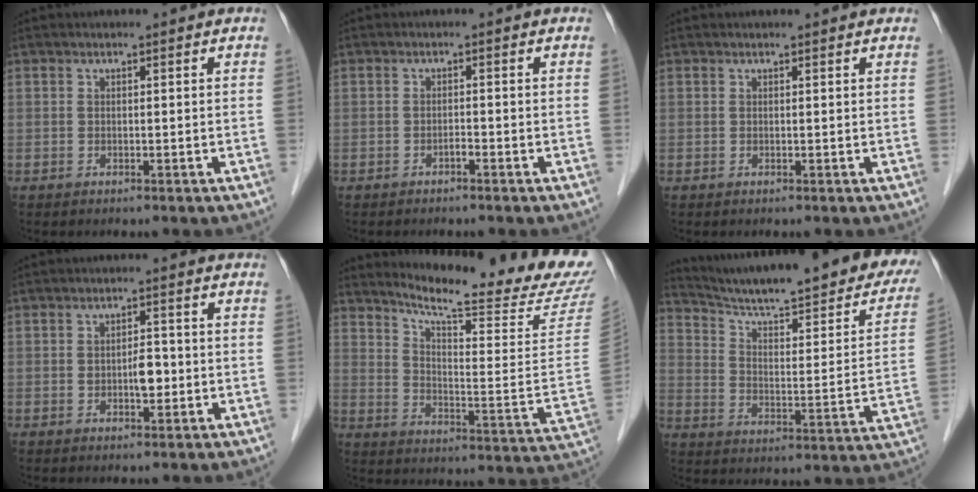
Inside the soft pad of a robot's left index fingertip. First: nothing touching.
{"total": 0.8, "force": [-0.7, 0.1, 0.4], "torque": [-0.008, 0.001, -0.012]}
{"total": 1.3, "force": [1.3, 0.1, 0.3], "torque": [-0.012, 0.008, 0.012]}
{"total": 3.1, "force": [-0.6, 1.4, 2.7], "torque": [-0.044, 0.003, -0.006]}
{"total": 21.6, "force": [20.1, -0.6, 7.9], "torque": [-0.132, -0.114, 0.257]}
{"total": 29.0, "force": [24.7, 4.3, 14.6], "torque": [-0.216, -0.055, 0.322]}